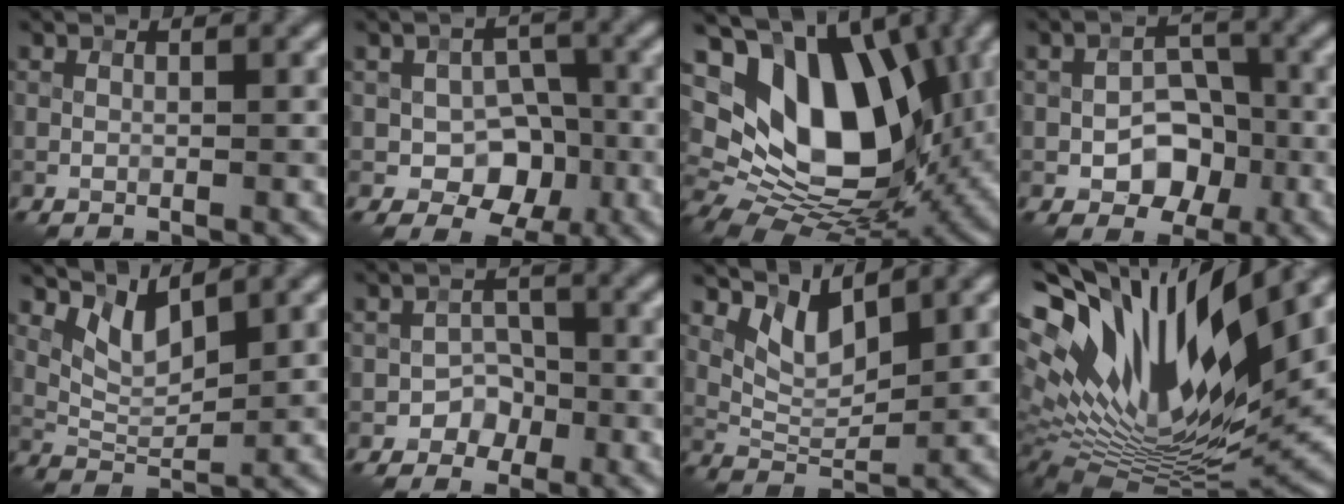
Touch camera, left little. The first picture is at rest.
{"total": 5.5, "force": [-1.4, 4.1, 3.4], "torque": [-0.039, -0.002, -0.027]}
{"total": 14.9, "force": [3.6, 9.5, 10.9], "torque": [-0.173, 0.004, 0.063]}
{"total": 4.8, "force": [-1.6, 3.5, 3.0], "torque": [-0.032, 0.001, -0.027]}
{"total": 3.6, "force": [2.3, 1.4, 2.3], "torque": [-0.050, -0.009, 0.048]}
{"total": 2.6, "force": [-1.3, 2.2, 0.7], "torque": [0.003, 0.011, -0.025]}
{"total": 4.0, "force": [2.5, 1.7, 2.6], "torque": [-0.057, -0.009, 0.049]}
{"total": 17.7, "force": [7.5, 7.4, 14.3], "torque": [-0.289, 0.003, 0.130]}